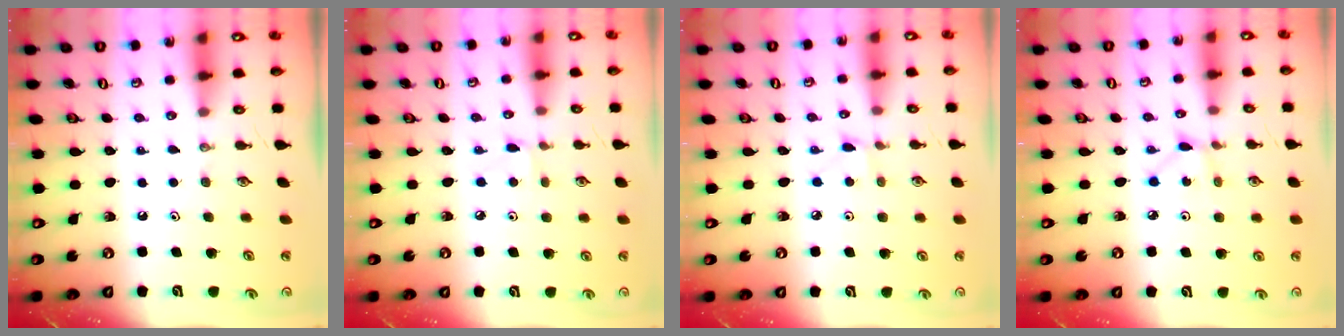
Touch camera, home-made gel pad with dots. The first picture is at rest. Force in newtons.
{"total": 2.6, "press": 2.6, "slide": 0.3}
{"total": 2.4, "press": 2.4, "slide": 0.3}
{"total": 2.2, "press": 2.2, "slide": 0.3}